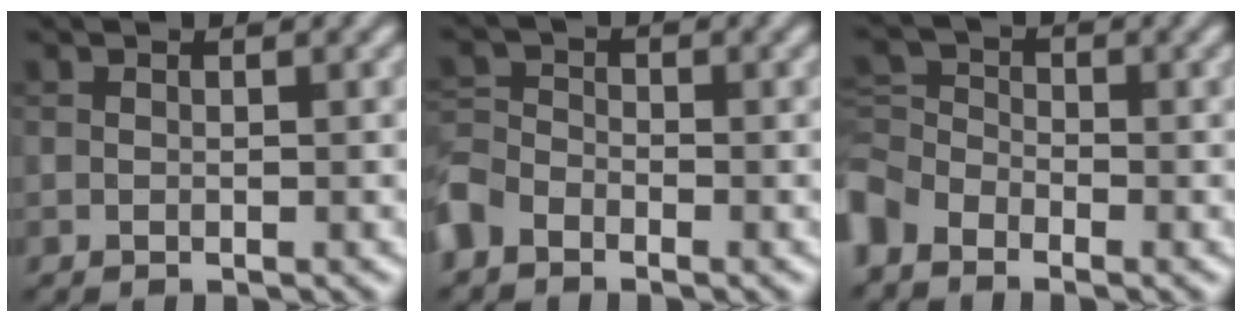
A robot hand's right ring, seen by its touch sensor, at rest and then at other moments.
{"total": 3.5, "force": [-2.6, 2.1, 1.1], "torque": [-0.032, -0.001, -0.072]}
{"total": 3.8, "force": [-2.8, 2.2, 1.3], "torque": [-0.035, 0.001, -0.076]}